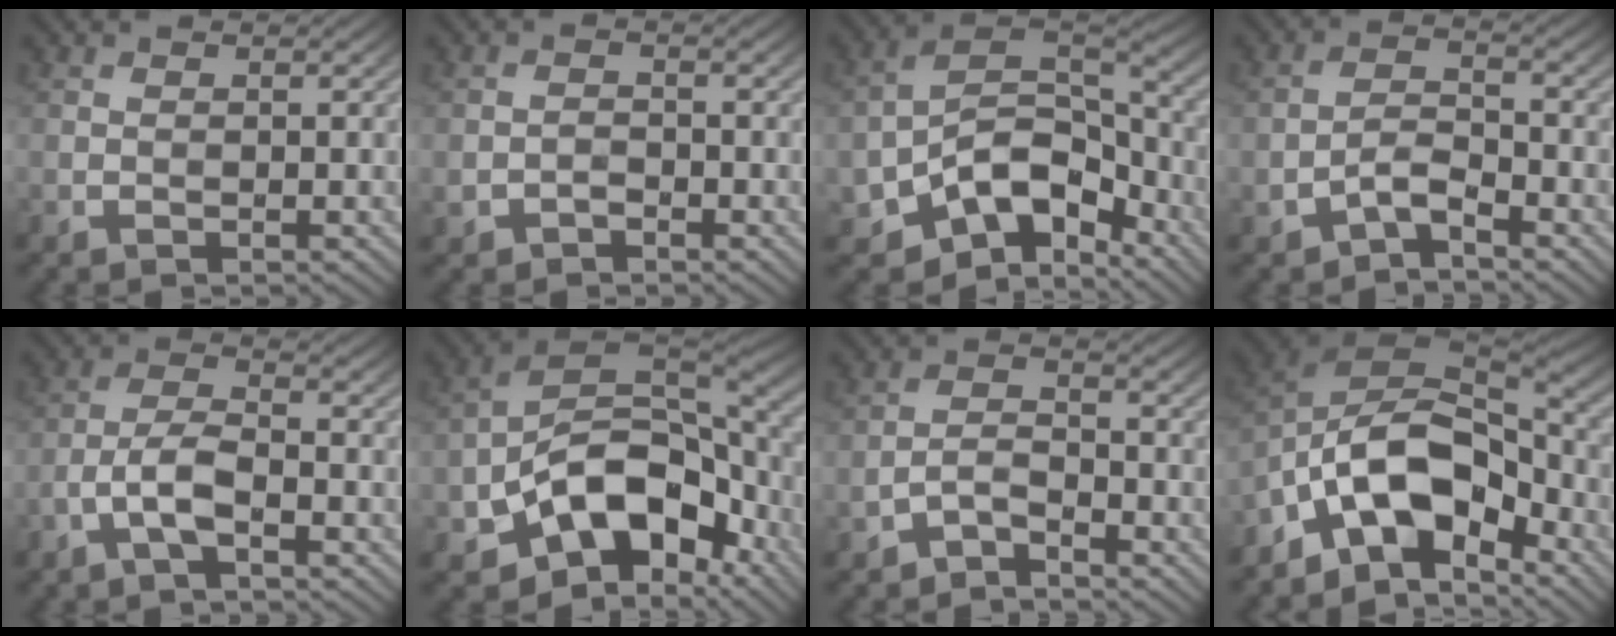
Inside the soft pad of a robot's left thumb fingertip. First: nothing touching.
{"total": 1.8, "force": [-1.2, 1.1, 0.8], "torque": [-0.014, 0.002, -0.025]}
{"total": 11.7, "force": [-6.3, 6.9, 7.1], "torque": [-0.127, -0.014, -0.124]}
{"total": 3.6, "force": [-2.4, 1.4, 2.3], "torque": [-0.045, 0.009, -0.055]}
{"total": 4.5, "force": [-2.3, 1.4, 3.6], "torque": [-0.078, 0.008, -0.055]}
{"total": 15.2, "force": [-5.8, 9.0, 10.8], "torque": [-0.197, -0.022, -0.111]}
{"total": 2.9, "force": [-2.4, 0.8, 1.3], "torque": [-0.026, 0.008, -0.056]}
{"total": 13.7, "force": [-7.2, 7.0, 9.4], "torque": [-0.174, -0.003, -0.149]}